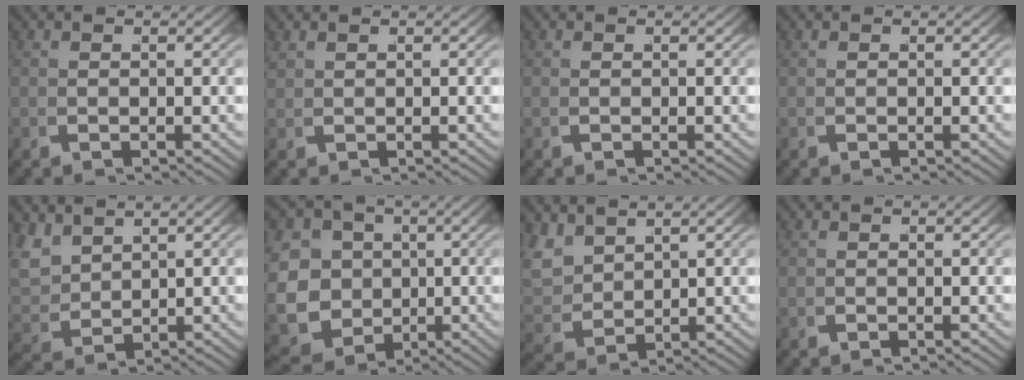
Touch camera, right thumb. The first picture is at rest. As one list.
[{"total": 0.9, "force": [0.8, -0.4, 0.1], "torque": [0.001, 0.008, 0.019]}, {"total": 0.0}, {"total": 0.0}, {"total": 4.3, "force": [1.7, 2.9, 2.6], "torque": [-0.072, -0.007, 0.044]}, {"total": 16.6, "force": [-3.0, 14.4, 7.6], "torque": [-0.189, -0.066, -0.049]}, {"total": 4.7, "force": [1.6, 3.3, 2.9], "torque": [-0.081, -0.010, 0.041]}, {"total": 0.0}]